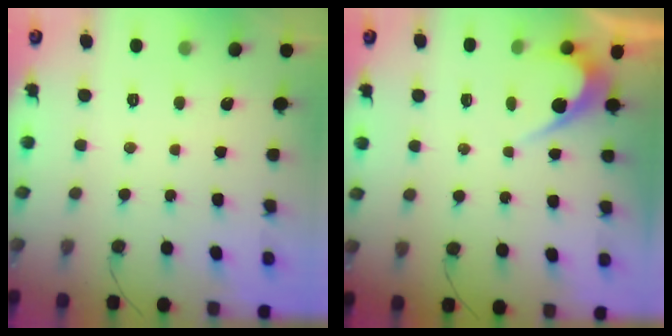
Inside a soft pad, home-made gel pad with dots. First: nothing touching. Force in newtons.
{"total": 5.2, "press": 5.2, "slide": 0.3}